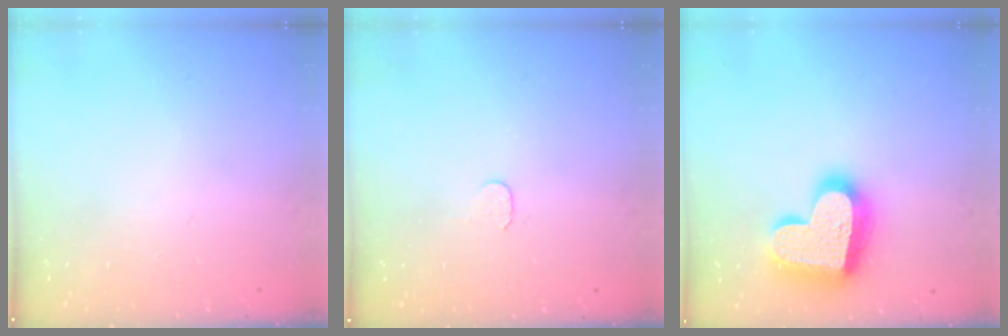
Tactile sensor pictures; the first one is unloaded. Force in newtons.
{"total": 3.7, "press": 3.7, "slide": 0.4}
{"total": 21.7, "press": 21.6, "slide": 1.5}